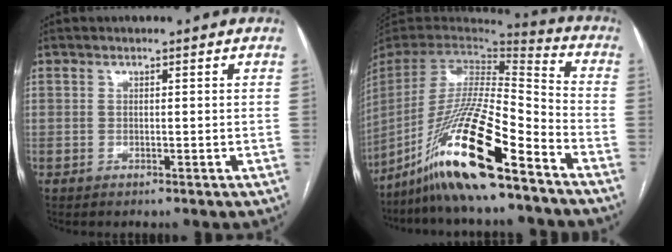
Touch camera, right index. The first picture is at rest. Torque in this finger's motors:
{"motor_torque": [1.18, -0.96, 0.80, 0.21]}